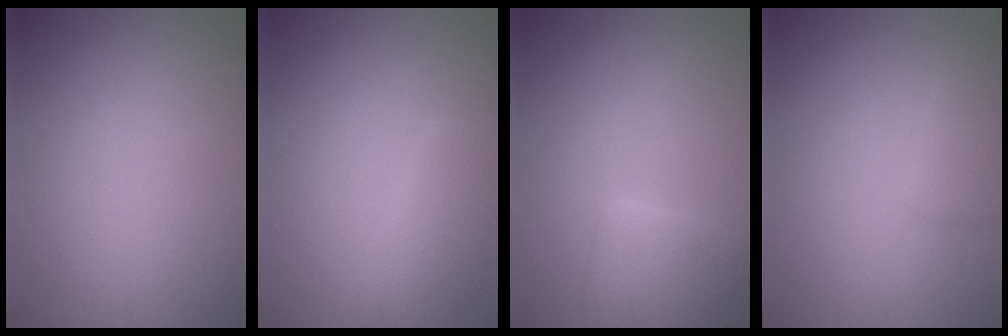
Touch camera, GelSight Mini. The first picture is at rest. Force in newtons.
{"total": 2.7, "press": 2.7, "slide": 0.1}
{"total": 3.5, "press": 3.5, "slide": 0.6}
{"total": 1.9, "press": 1.9, "slide": 0.2}